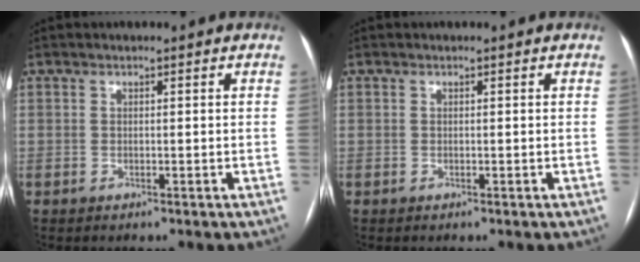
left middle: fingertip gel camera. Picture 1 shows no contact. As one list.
[{"total": 0.0}]